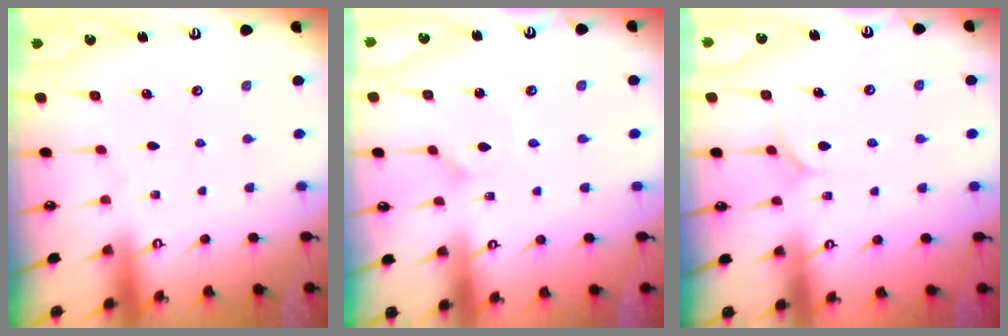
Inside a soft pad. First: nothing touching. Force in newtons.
{"total": 2.1, "press": 2.1, "slide": 0.0}
{"total": 5.1, "press": 5.1, "slide": 0.4}